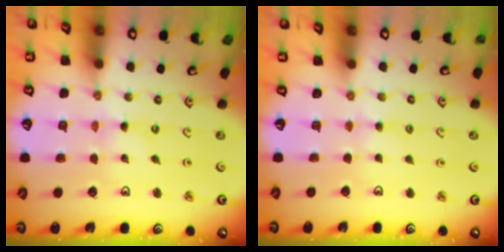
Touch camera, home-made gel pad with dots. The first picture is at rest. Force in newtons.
{"total": 2.4, "press": 2.4, "slide": 0.5}